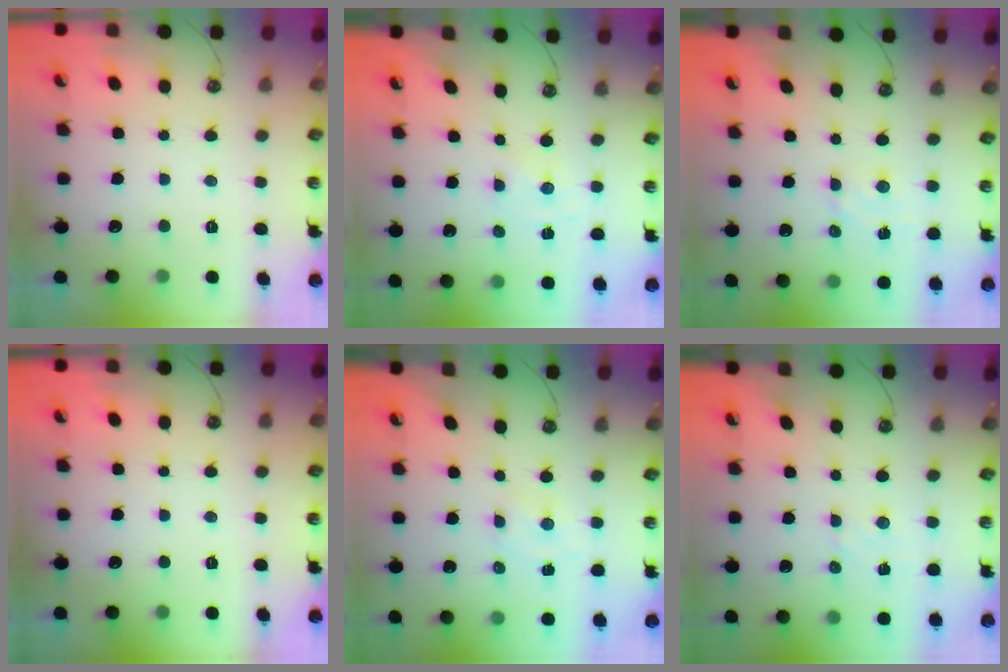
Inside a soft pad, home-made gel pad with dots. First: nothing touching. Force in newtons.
{"total": 0.0}
{"total": 3.0, "press": 2.9, "slide": 0.6}
{"total": 0.0}
{"total": 2.3, "press": 2.3, "slide": 0.4}
{"total": 1.5, "press": 1.4, "slide": 0.3}